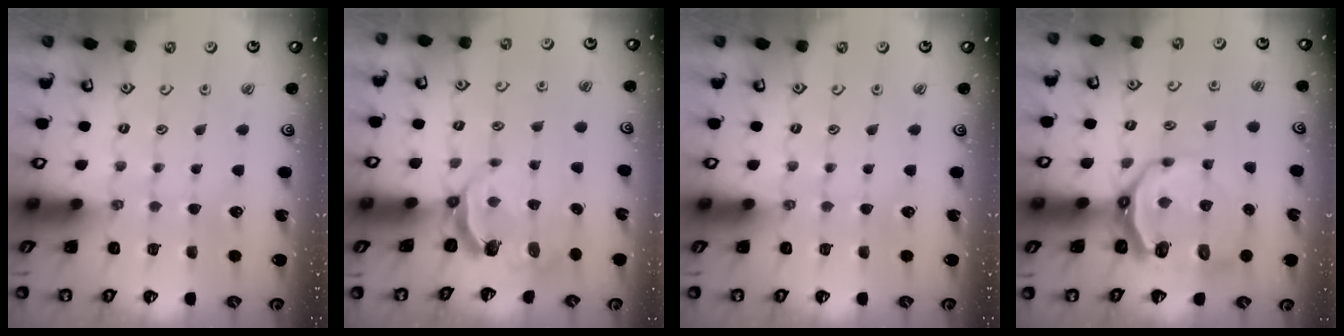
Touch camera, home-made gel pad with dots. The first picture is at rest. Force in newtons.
{"total": 5.2, "press": 4.0, "slide": 3.4}
{"total": 0.0}
{"total": 10.0, "press": 9.1, "slide": 4.2}